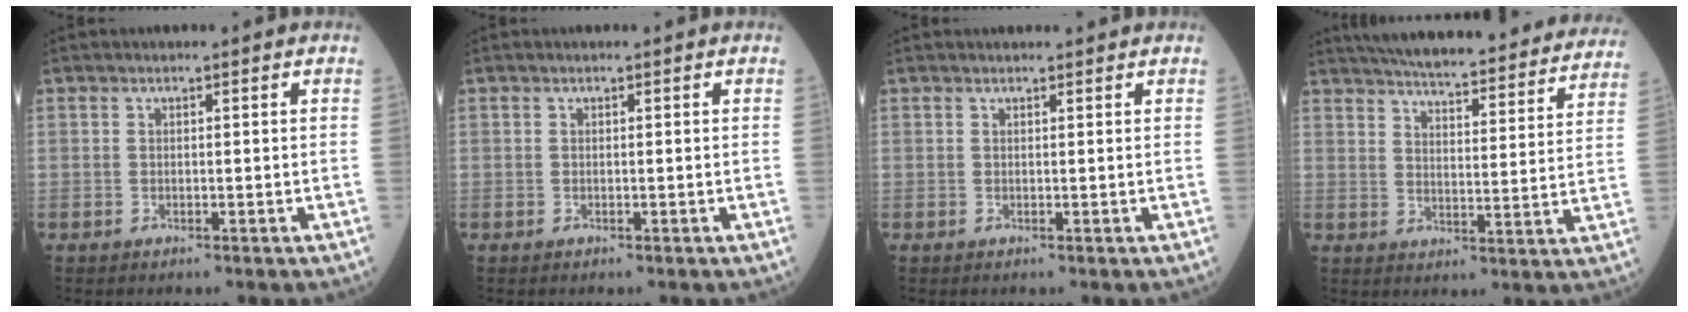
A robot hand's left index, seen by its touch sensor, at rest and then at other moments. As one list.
[{"total": 0.0}, {"total": 2.4, "force": [2.4, 0.2, 0.5], "torque": [-0.008, 0.018, 0.030]}, {"total": 30.3, "force": [27.5, 4.8, 11.7], "torque": [-0.182, -0.039, 0.340]}]